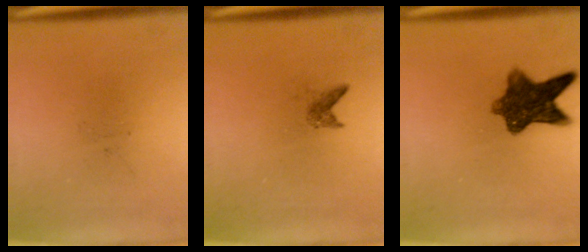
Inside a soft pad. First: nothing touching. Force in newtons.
{"total": 0.9}
{"total": 8.7}